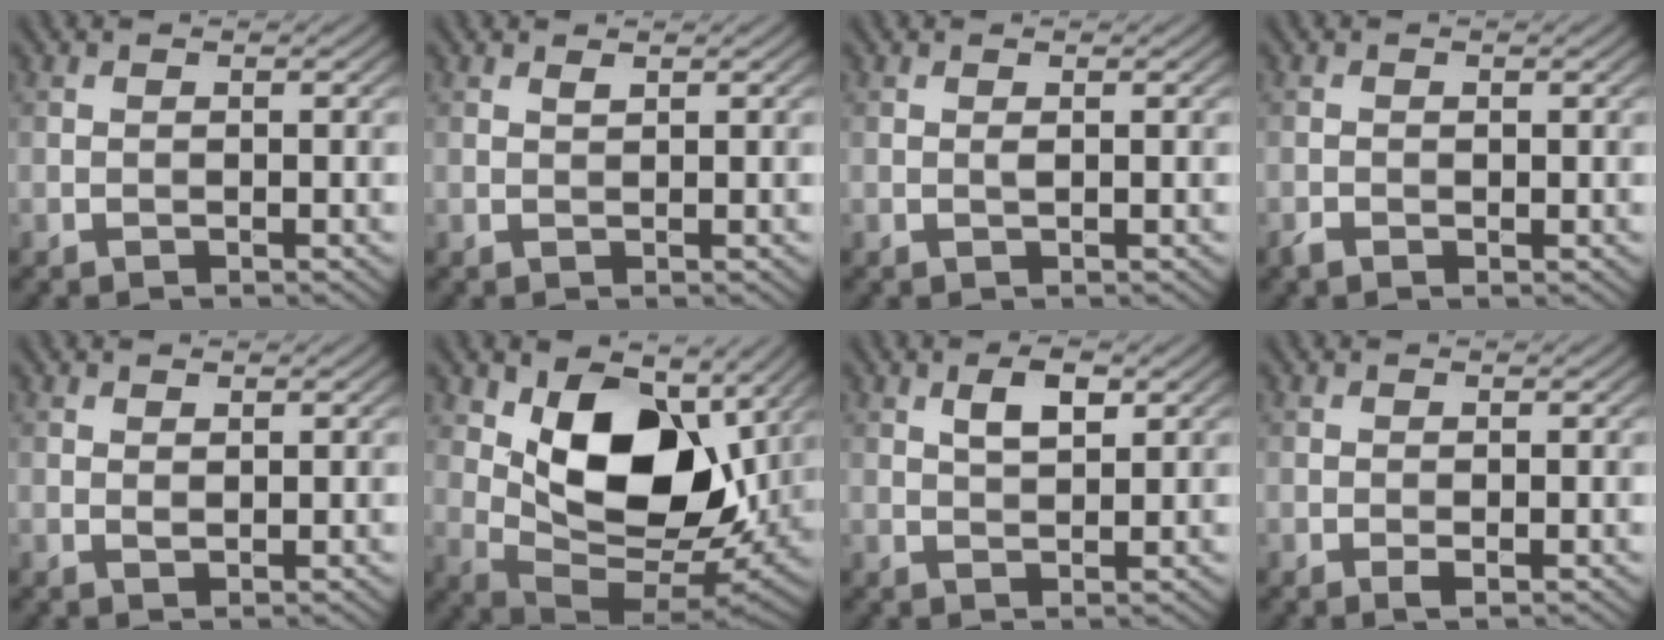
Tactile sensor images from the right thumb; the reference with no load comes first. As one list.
[{"total": 0.6, "force": [0.5, 0.2, 0.3], "torque": [-0.007, -0.001, 0.012]}, {"total": 0.7, "force": [0.3, 0.1, 0.6], "torque": [-0.013, 0.000, 0.005]}, {"total": 0.8, "force": [-0.3, 0.5, 0.5], "torque": [-0.011, -0.002, -0.007]}, {"total": 1.0, "force": [0.8, 0.4, 0.6], "torque": [-0.014, -0.004, 0.017]}, {"total": 14.4, "force": [3.9, 8.7, 10.9], "torque": [-0.176, -0.014, 0.077]}, {"total": 3.5, "force": [1.7, 1.4, 2.7], "torque": [-0.052, 0.000, 0.033]}, {"total": 0.8, "force": [-0.1, 0.2, 0.7], "torque": [-0.015, -0.001, -0.003]}]